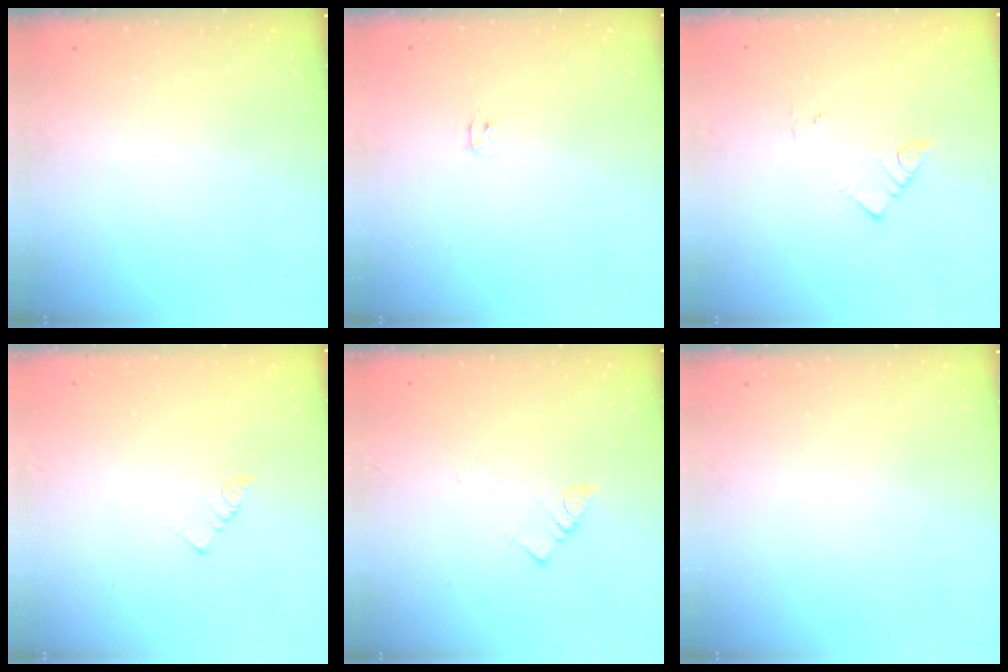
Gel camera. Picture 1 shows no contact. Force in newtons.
{"total": 2.4, "press": 2.3, "slide": 0.4}
{"total": 3.4, "press": 3.4, "slide": 0.1}
{"total": 3.0, "press": 3.0, "slide": 0.2}
{"total": 2.8, "press": 2.8, "slide": 0.3}
{"total": 0.0}